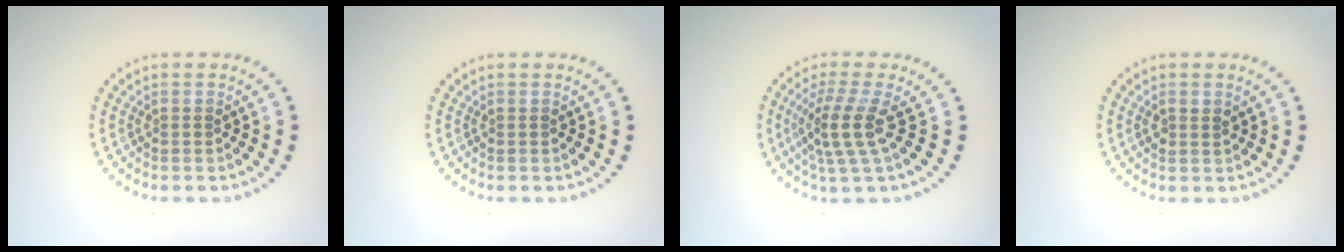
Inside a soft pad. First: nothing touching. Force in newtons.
{"total": 0.0}
{"total": 3.8, "press": 2.8, "slide": 2.5}
{"total": 1.1, "press": 1.0, "slide": 0.4}